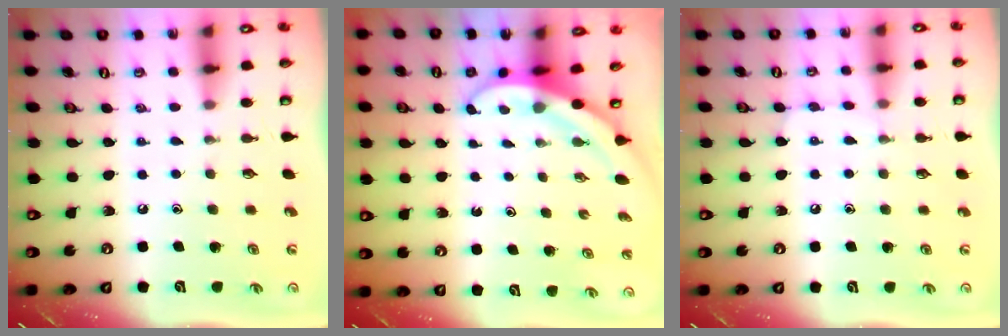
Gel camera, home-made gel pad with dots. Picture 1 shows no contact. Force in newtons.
{"total": 3.8, "press": 3.8, "slide": 0.2}
{"total": 5.8, "press": 5.8, "slide": 0.6}